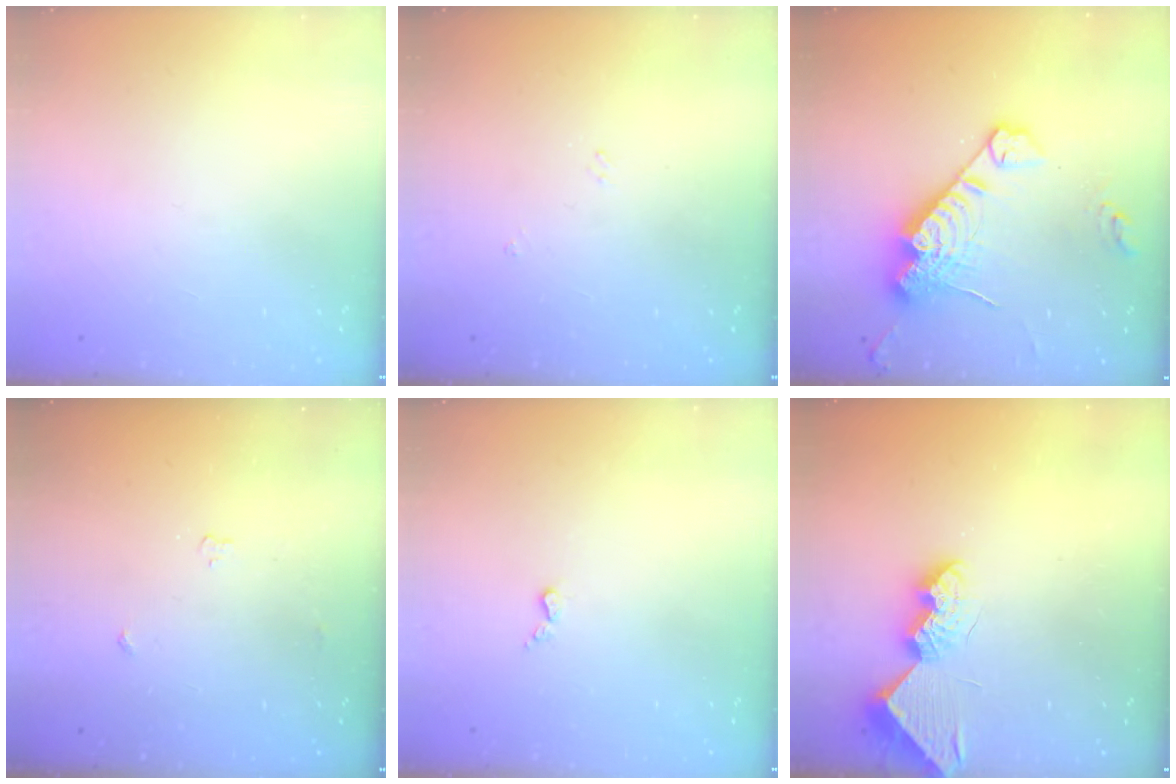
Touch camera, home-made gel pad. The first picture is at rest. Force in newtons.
{"total": 2.7, "press": 2.7, "slide": 0.4}
{"total": 19.0, "press": 18.9, "slide": 1.7}
{"total": 3.0, "press": 2.9, "slide": 0.5}
{"total": 3.0, "press": 2.9, "slide": 0.5}
{"total": 10.1, "press": 10.1, "slide": 0.1}